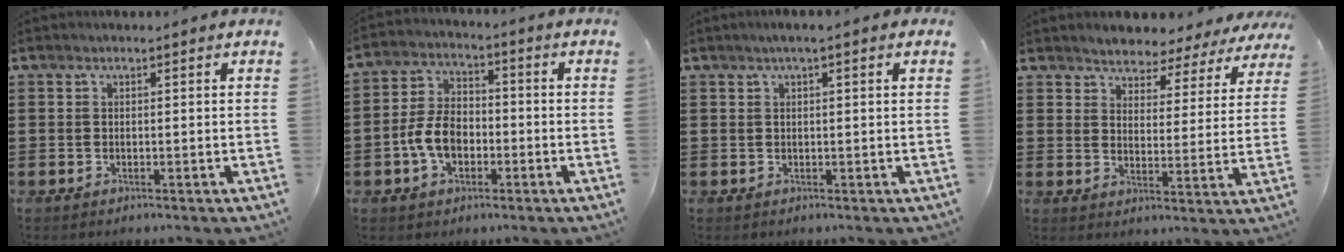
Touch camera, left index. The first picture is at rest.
{"total": 7.0, "force": [-2.2, 4.5, 4.8], "torque": [-0.120, 0.003, -0.050]}
{"total": 1.6, "force": [0.8, 0.1, 1.4], "torque": [-0.029, 0.002, 0.014]}
{"total": 3.9, "force": [3.8, 0.5, -0.6], "torque": [-0.016, -0.031, 0.063]}